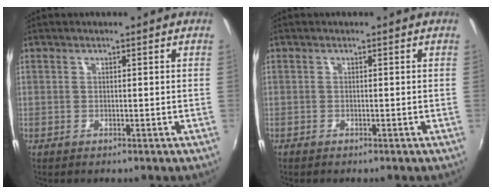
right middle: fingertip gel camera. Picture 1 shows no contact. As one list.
[{"total": 0.6, "force": [-0.5, 0.2, 0.1], "torque": [-0.004, -0.002, -0.013]}]